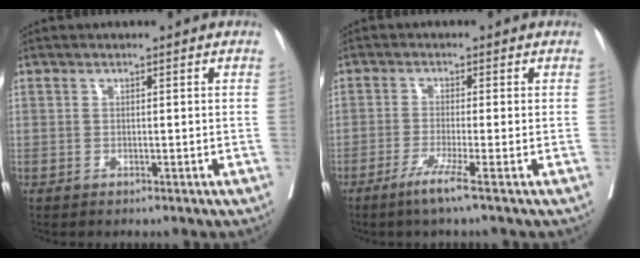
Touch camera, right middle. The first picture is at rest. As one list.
[{"total": 3.9, "force": [-2.3, -0.9, 3.0], "torque": [-0.057, -0.012, -0.050]}]